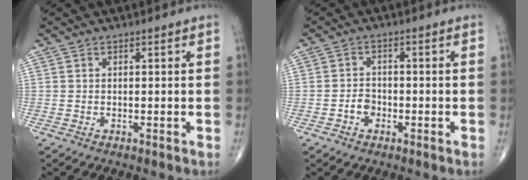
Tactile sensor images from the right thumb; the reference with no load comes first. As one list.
[{"total": 2.7, "force": [-1.2, 2.1, 1.3], "torque": [-0.011, 0.012, -0.025]}]